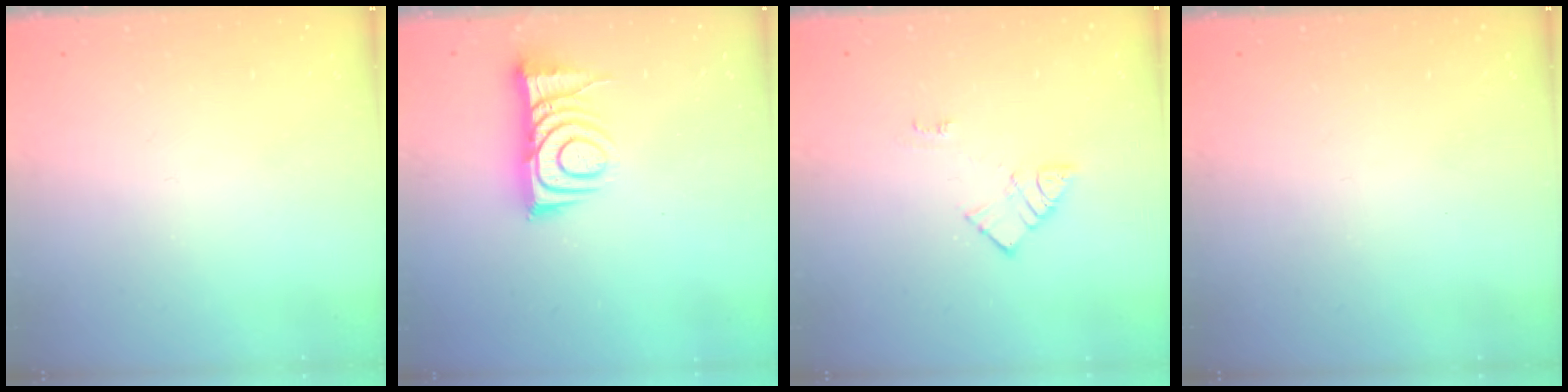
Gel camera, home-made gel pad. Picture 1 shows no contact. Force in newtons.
{"total": 9.7, "press": 9.7, "slide": 0.9}
{"total": 8.5, "press": 8.5, "slide": 0.6}
{"total": 0.0}